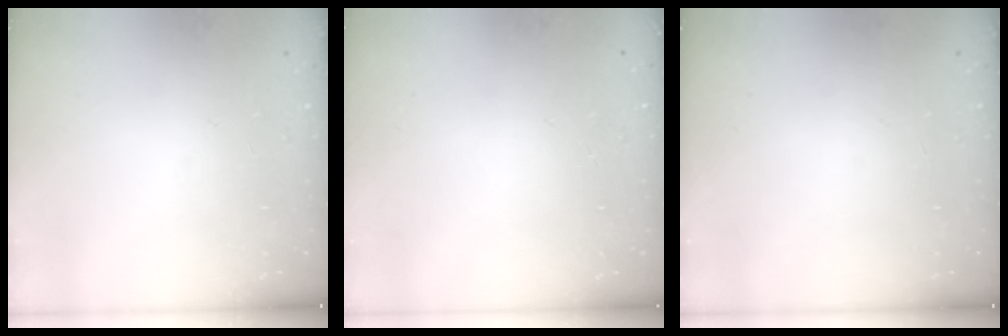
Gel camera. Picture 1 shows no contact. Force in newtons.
{"total": 0.0}
{"total": 0.0}